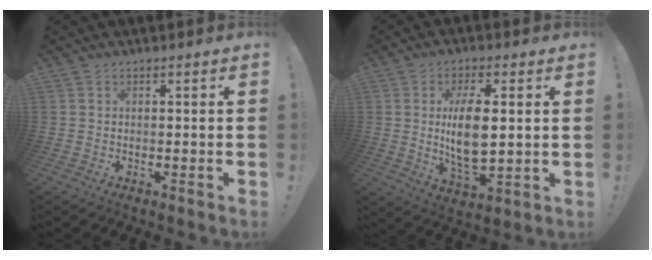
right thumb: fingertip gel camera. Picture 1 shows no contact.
{"total": 10.7, "force": [0.7, 4.9, 9.4], "torque": [-0.173, -0.005, 0.007]}